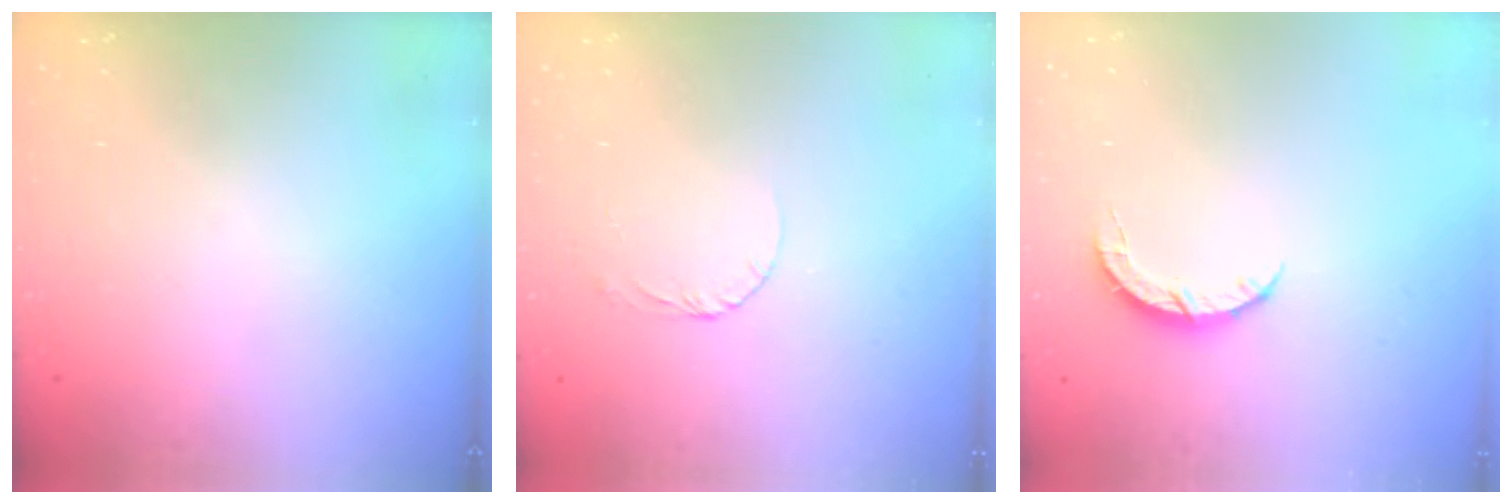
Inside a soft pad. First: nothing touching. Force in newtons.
{"total": 2.6, "press": 2.6, "slide": 0.1}
{"total": 4.4, "press": 4.4, "slide": 0.5}